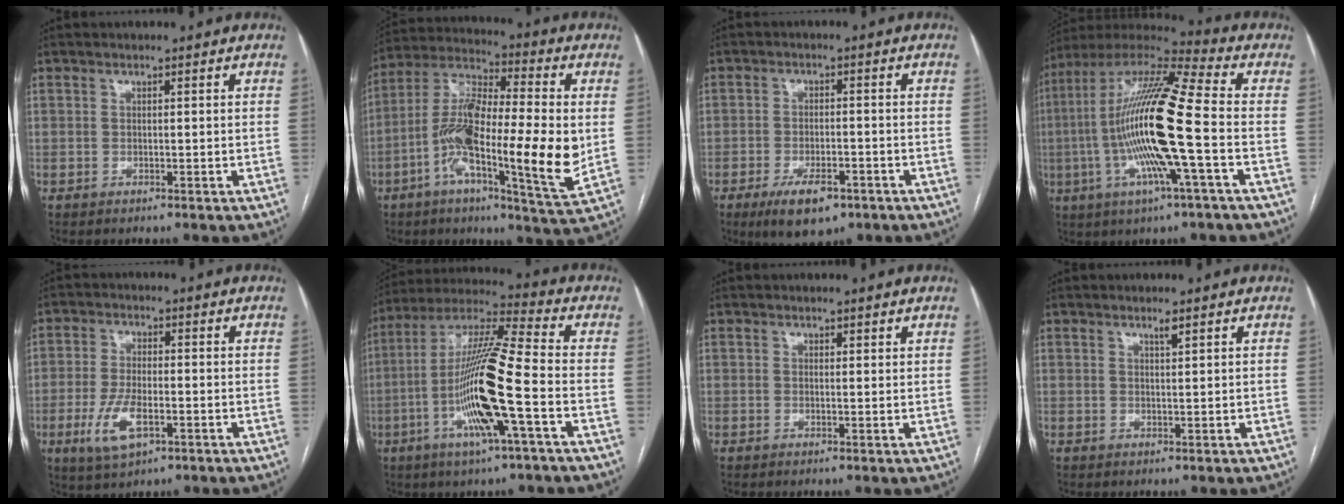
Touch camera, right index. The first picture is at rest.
{"total": 18.8, "force": [-2.7, 3.4, 18.3], "torque": [-0.339, 0.002, -0.055]}
{"total": 7.3, "force": [-4.3, 3.2, 4.9], "torque": [-0.085, -0.006, -0.064]}
{"total": 19.3, "force": [-2.7, 0.9, 19.1], "torque": [-0.370, 0.000, -0.060]}
{"total": 7.3, "force": [-2.8, 3.0, 6.1], "torque": [-0.129, -0.008, -0.047]}
{"total": 16.4, "force": [-4.3, 0.2, 15.8], "torque": [-0.307, -0.004, -0.086]}
{"total": 1.0, "force": [0.8, 0.4, 0.3], "torque": [-0.003, 0.002, 0.010]}
{"total": 1.1, "force": [0.8, 0.0, 0.8], "torque": [-0.016, -0.003, 0.016]}